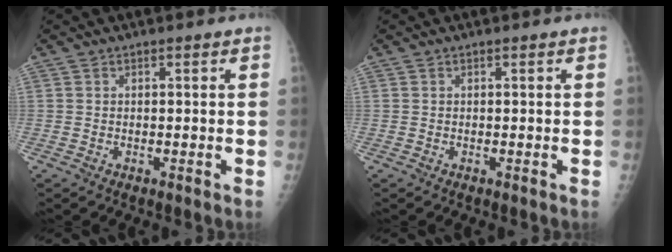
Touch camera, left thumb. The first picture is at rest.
{"total": 0.0}